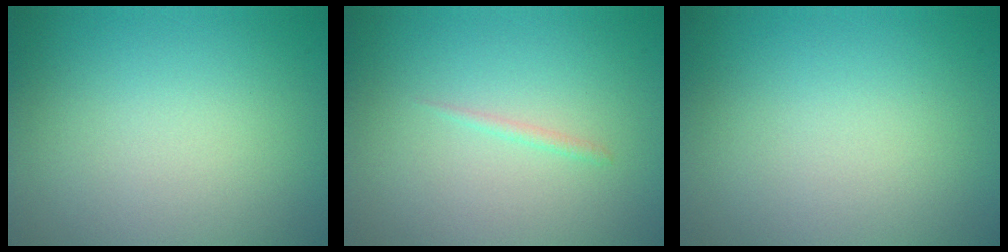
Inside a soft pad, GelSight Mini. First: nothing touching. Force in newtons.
{"total": 0.6, "press": 0.5, "slide": 0.1}
{"total": 0.0}